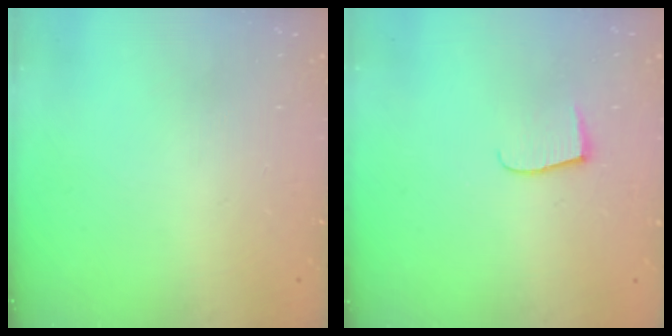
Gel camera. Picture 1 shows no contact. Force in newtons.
{"total": 5.9, "press": 5.9, "slide": 0.4}